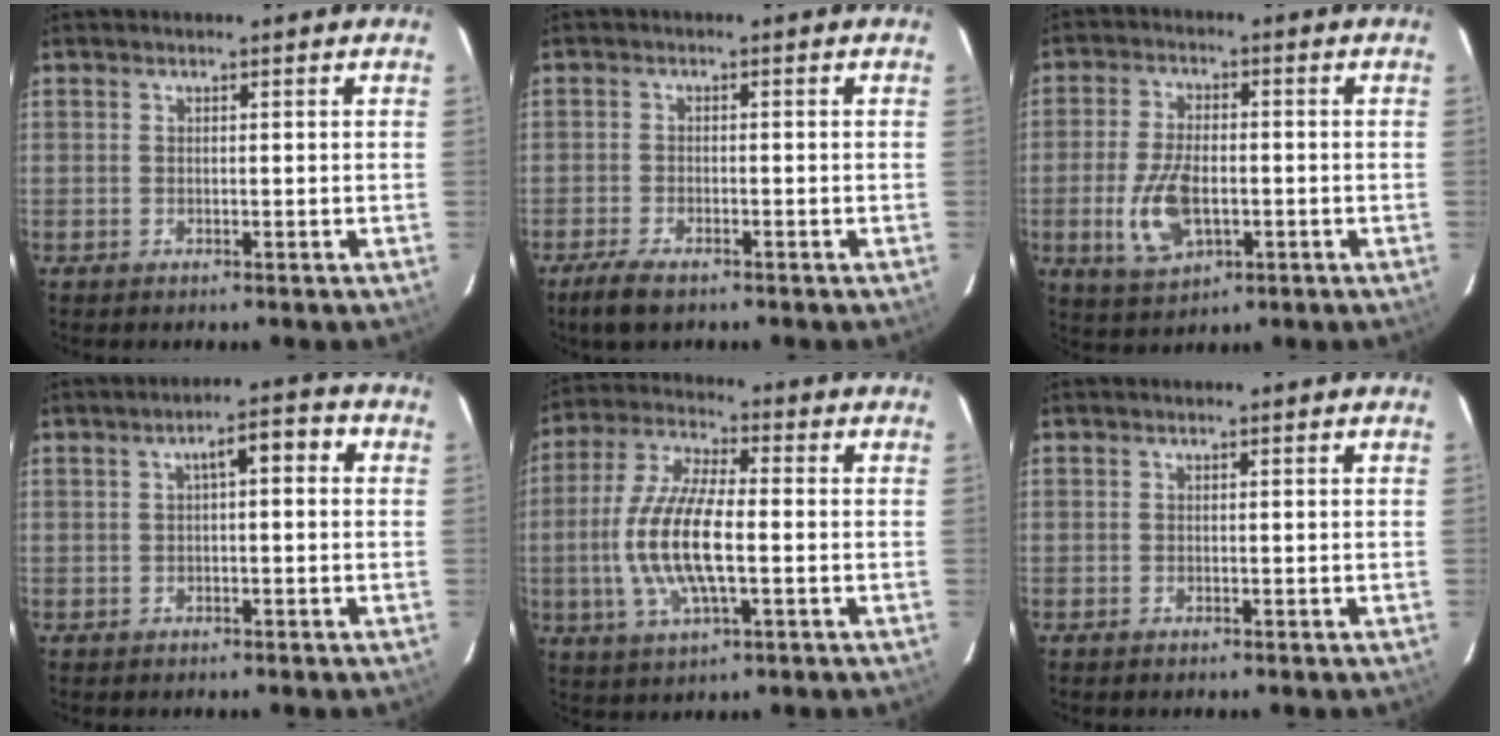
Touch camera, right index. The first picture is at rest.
{"total": 4.8, "force": [-3.7, 1.4, 2.7], "torque": [-0.074, -0.010, -0.069]}
{"total": 10.1, "force": [-2.4, 5.3, 8.2], "torque": [-0.176, -0.007, -0.039]}
{"total": 4.6, "force": [0.4, 1.5, 4.3], "torque": [-0.066, 0.024, 0.012]}
{"total": 13.9, "force": [-2.0, 4.6, 12.9], "torque": [-0.271, 0.000, -0.040]}
{"total": 0.0}